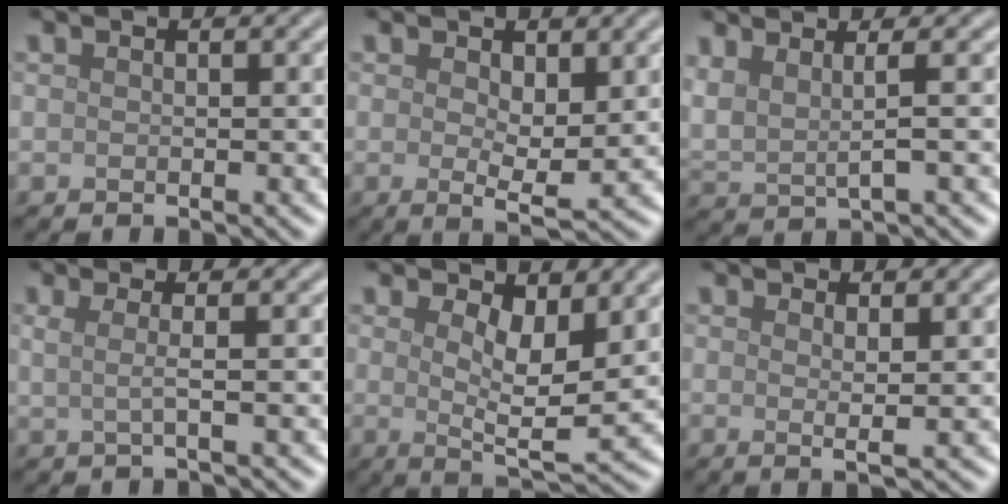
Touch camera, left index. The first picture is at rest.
{"total": 3.4, "force": [0.7, 1.4, 3.0], "torque": [-0.050, -0.007, 0.012]}
{"total": 2.7, "force": [1.5, 0.7, 2.1], "torque": [-0.044, -0.002, 0.026]}
{"total": 1.9, "force": [0.4, 0.6, 1.8], "torque": [-0.036, -0.004, -0.002]}
{"total": 4.9, "force": [1.5, 1.8, 4.4], "torque": [-0.074, -0.014, 0.028]}
{"total": 1.7, "force": [0.5, 0.4, 1.6], "torque": [-0.026, -0.002, 0.005]}